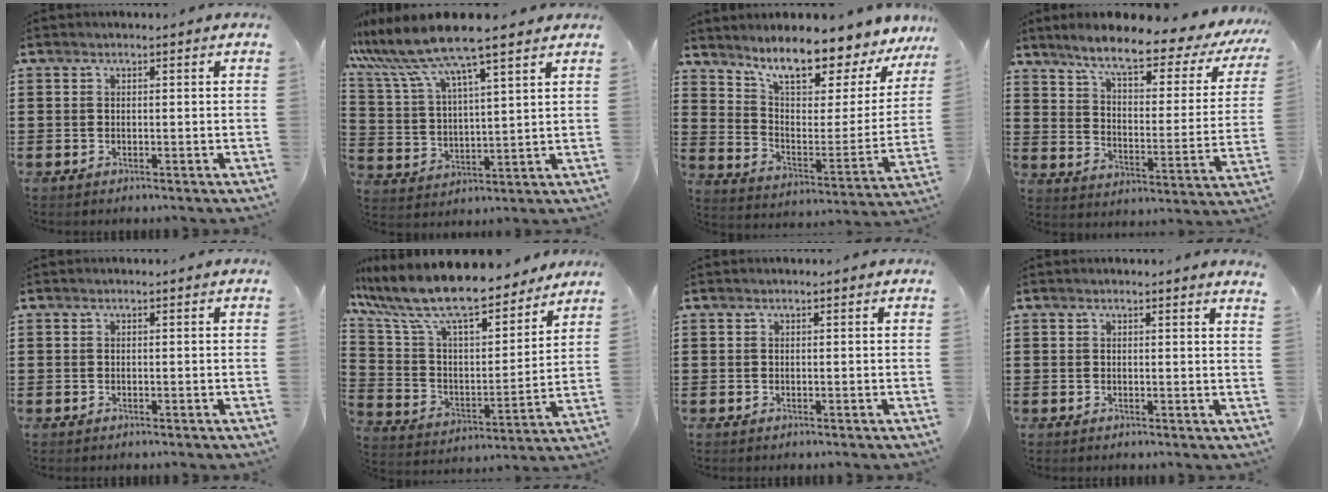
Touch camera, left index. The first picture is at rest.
{"total": 9.6, "force": [8.1, 0.2, 5.1], "torque": [-0.130, -0.035, 0.137]}
{"total": 9.5, "force": [8.4, 1.6, 4.1], "torque": [-0.089, -0.073, 0.138]}
{"total": 8.7, "force": [6.8, 0.8, 5.4], "torque": [-0.115, -0.041, 0.104]}
{"total": 0.0}
{"total": 12.1, "force": [10.3, 1.9, 6.2], "torque": [-0.161, -0.067, 0.179]}
{"total": 0.0}
{"total": 1.1, "force": [0.9, -0.2, 0.6], "torque": [-0.014, -0.003, 0.017]}